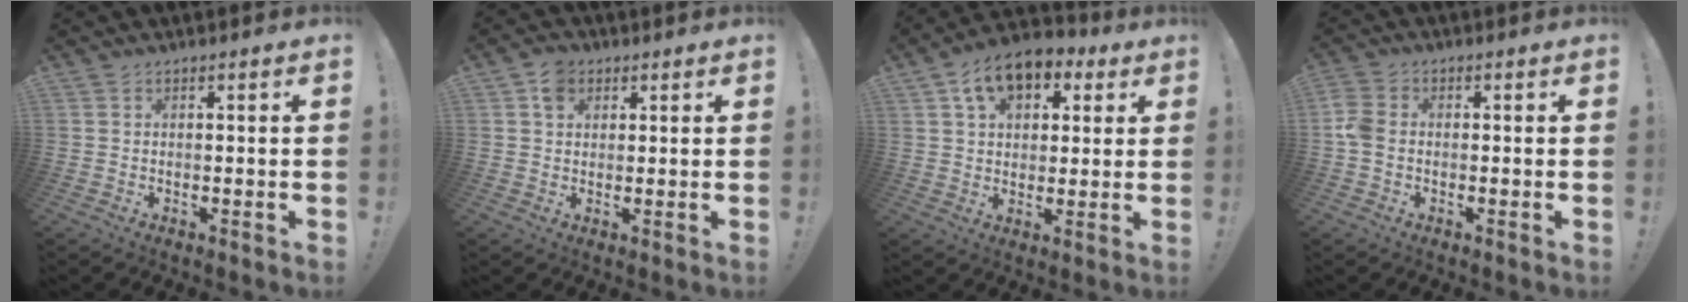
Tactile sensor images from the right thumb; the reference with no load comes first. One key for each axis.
{"total": 5.0, "fx": 2.4, "fy": 3.7, "fz": 2.5, "tx": -0.037, "ty": -0.001, "tz": 0.045}
{"total": 11.9, "fx": 5.8, "fy": 8.0, "fz": 6.7, "tx": -0.105, "ty": -0.019, "tz": 0.109}
{"total": 5.1, "fx": -1.1, "fy": 3.7, "fz": 3.4, "tx": -0.085, "ty": 0.008, "tz": -0.020}